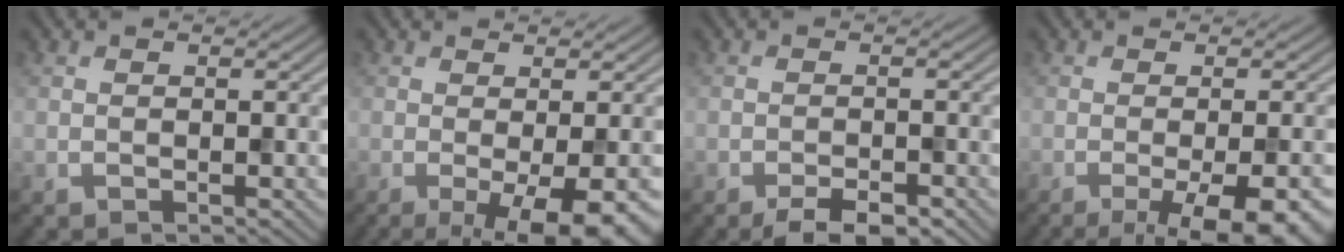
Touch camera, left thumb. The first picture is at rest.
{"total": 8.2, "force": [-2.7, 2.3, 7.4], "torque": [-0.102, -0.008, -0.031]}
{"total": 3.8, "force": [-2.7, 1.1, 2.4], "torque": [-0.036, 0.001, -0.042]}
{"total": 11.1, "force": [-4.9, 3.3, 9.4], "torque": [-0.102, -0.002, -0.060]}